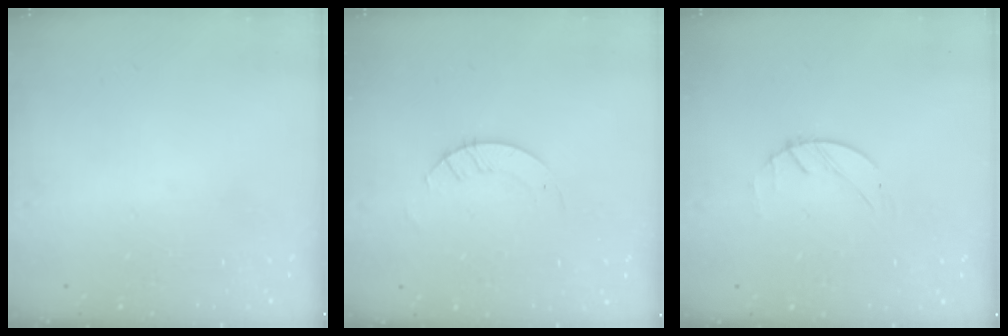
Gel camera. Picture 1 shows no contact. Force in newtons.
{"total": 2.9, "press": 2.9, "slide": 0.3}
{"total": 1.2, "press": 1.2, "slide": 0.2}